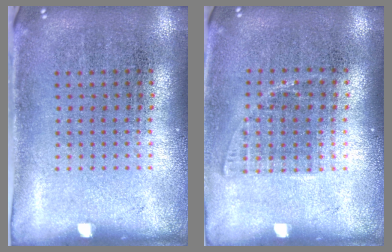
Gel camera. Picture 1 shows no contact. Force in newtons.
{"total": 1.0, "press": 0.9, "slide": 0.5}